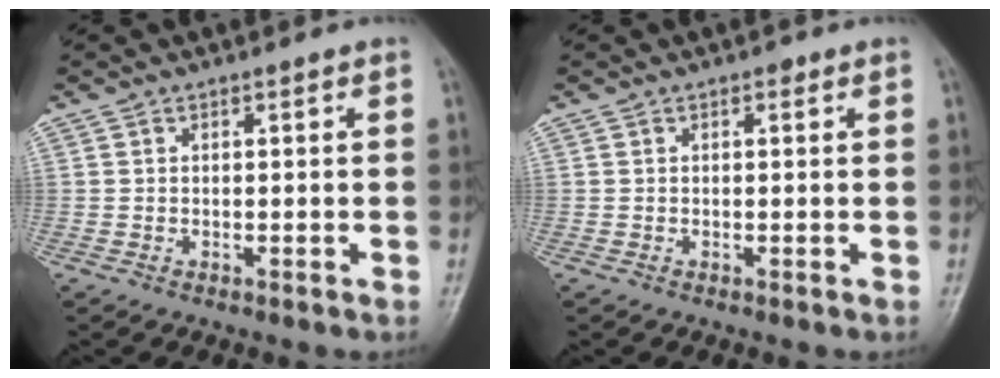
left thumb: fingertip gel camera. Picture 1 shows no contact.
{"total": 0.7, "force": [0.3, 0.4, 0.4], "torque": [0.000, 0.001, 0.000]}